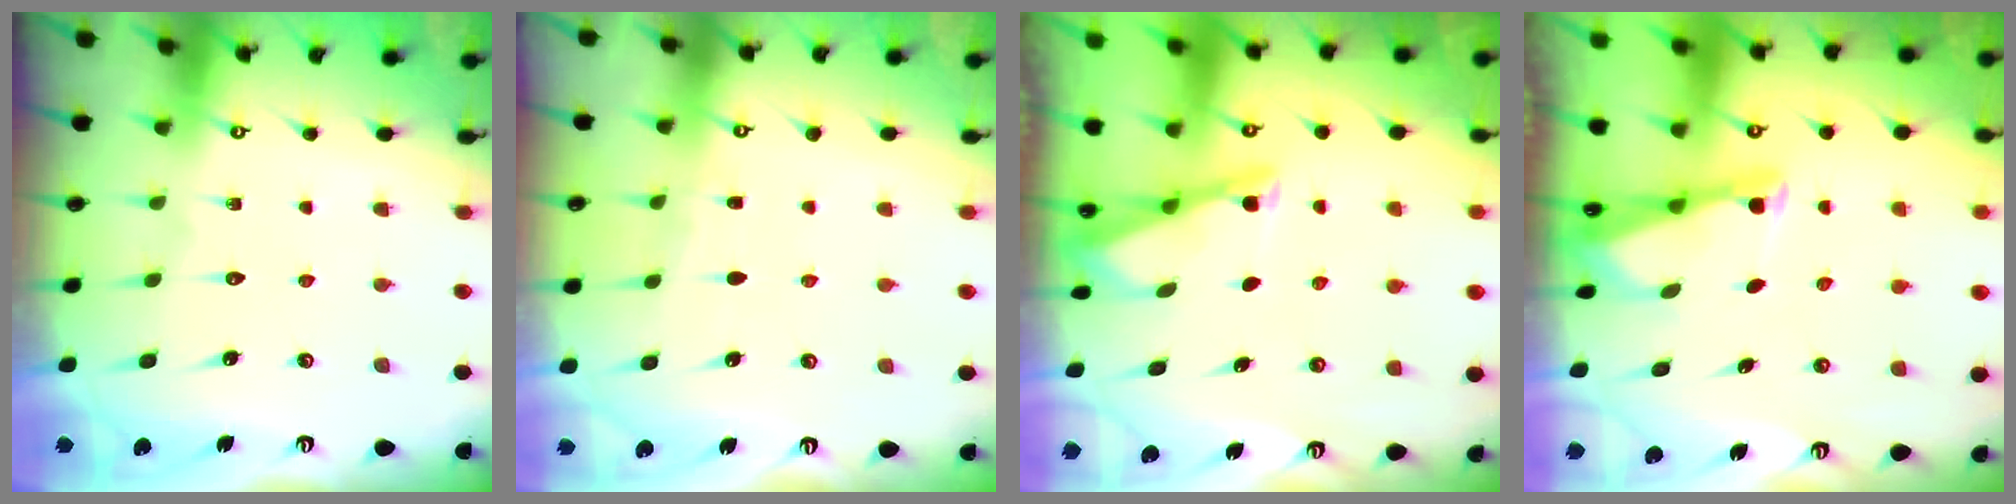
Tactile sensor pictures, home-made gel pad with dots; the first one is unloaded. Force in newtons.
{"total": 2.3, "press": 2.3, "slide": 0.3}
{"total": 3.0, "press": 3.0, "slide": 0.3}
{"total": 2.6, "press": 2.6, "slide": 0.2}